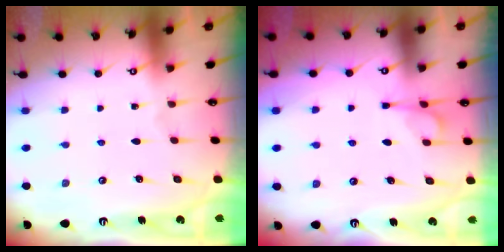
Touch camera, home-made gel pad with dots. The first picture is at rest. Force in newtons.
{"total": 2.9, "press": 2.7, "slide": 1.1}